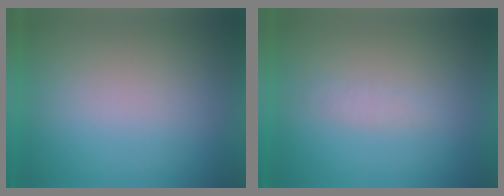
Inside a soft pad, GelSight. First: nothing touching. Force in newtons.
{"total": 1.3}